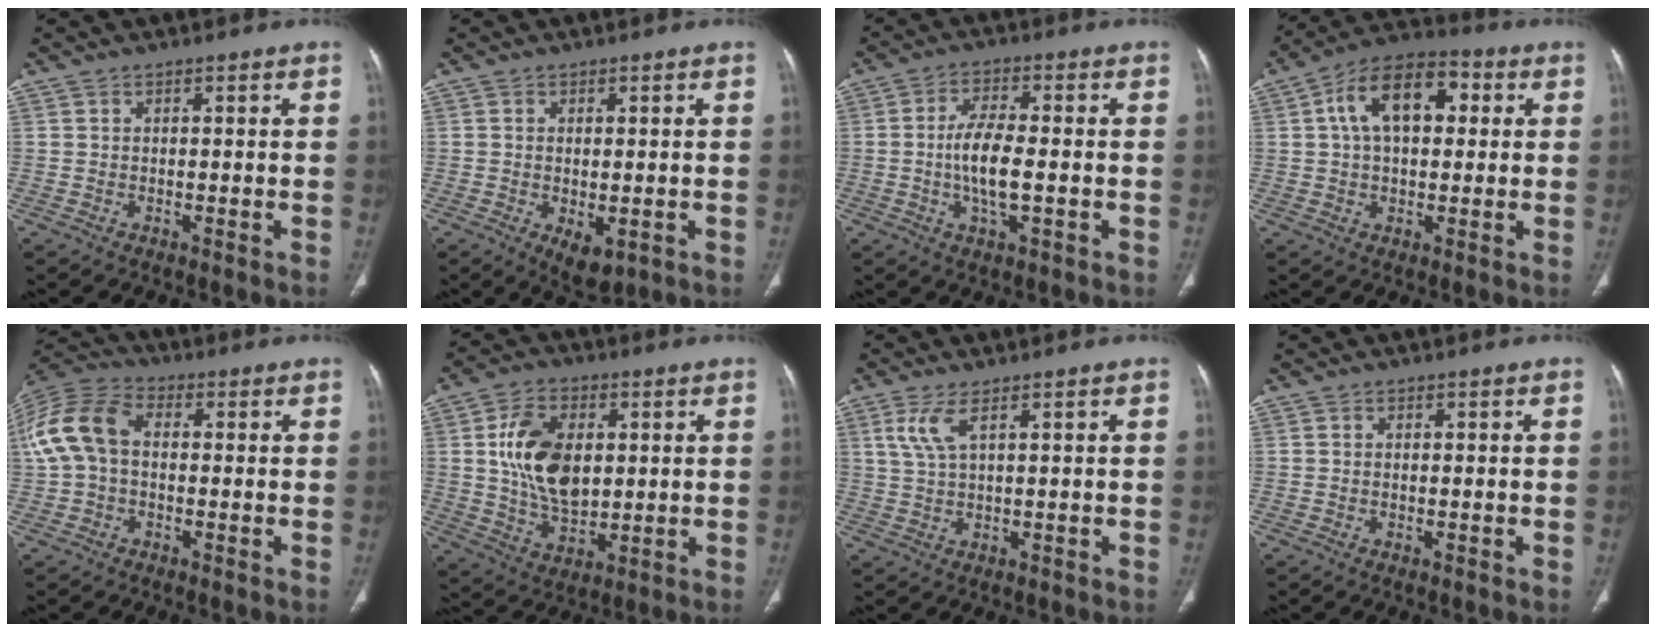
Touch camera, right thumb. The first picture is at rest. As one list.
[{"total": 5.1, "force": [-1.4, 2.7, 4.0], "torque": [-0.060, -0.010, -0.009]}, {"total": 7.7, "force": [-1.1, 2.8, 7.1], "torque": [-0.144, 0.004, -0.023]}, {"total": 13.6, "force": [3.2, 8.1, 10.5], "torque": [-0.159, 0.027, 0.045]}, {"total": 12.2, "force": [0.8, 8.2, 9.0], "torque": [-0.194, 0.036, 0.007]}, {"total": 13.9, "force": [2.3, 8.9, 10.4], "torque": [-0.166, -0.011, 0.047]}, {"total": 4.2, "force": [2.0, 1.1, 3.5], "torque": [-0.094, 0.000, 0.051]}, {"total": 0.0}]